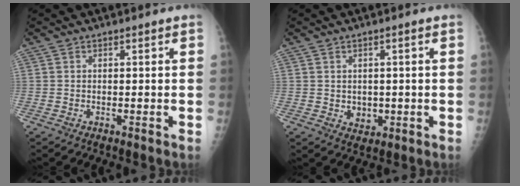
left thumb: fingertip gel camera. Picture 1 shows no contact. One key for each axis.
{"total": 3.3, "fx": -0.2, "fy": 2.7, "fz": 2.0, "tx": -0.012, "ty": -0.002, "tz": 0.006}